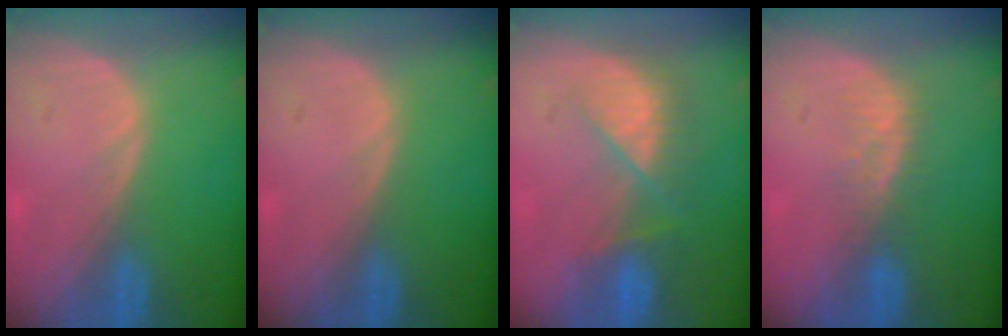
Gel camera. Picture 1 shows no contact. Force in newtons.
{"total": 0.0}
{"total": 7.5, "press": 6.8, "slide": 3.3}
{"total": 3.5, "press": 3.0, "slide": 1.7}